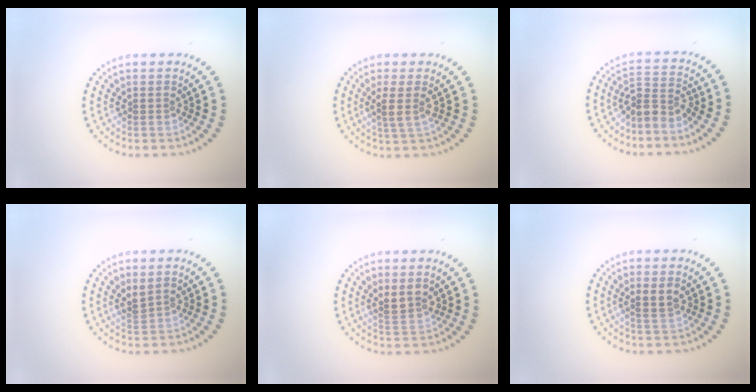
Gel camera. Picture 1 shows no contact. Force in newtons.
{"total": 2.2, "press": 1.6, "slide": 1.5}
{"total": 2.8, "press": 2.1, "slide": 1.8}
{"total": 1.4, "press": 1.2, "slide": 0.7}
{"total": 2.1, "press": 2.0, "slide": 0.9}
{"total": 1.9, "press": 1.9, "slide": 0.5}